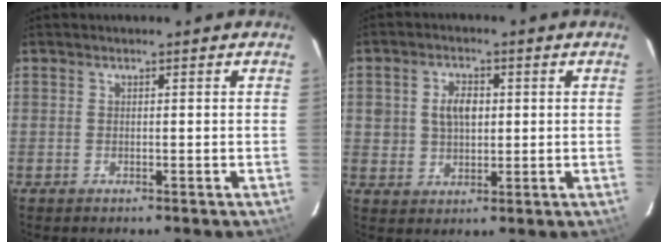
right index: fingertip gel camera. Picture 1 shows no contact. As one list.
[{"total": 5.7, "force": [1.0, 4.2, 3.6], "torque": [-0.066, 0.011, 0.025]}]